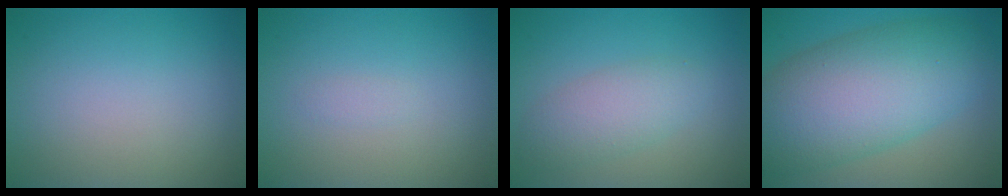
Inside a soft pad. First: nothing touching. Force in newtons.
{"total": 0.5, "press": 0.5, "slide": 0.0}
{"total": 3.2, "press": 3.2, "slide": 0.2}
{"total": 11.4, "press": 11.4, "slide": 0.5}